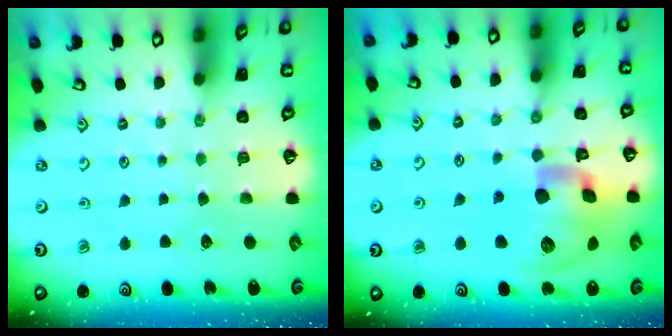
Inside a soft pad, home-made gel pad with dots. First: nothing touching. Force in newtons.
{"total": 20.7, "press": 20.5, "slide": 3.1}